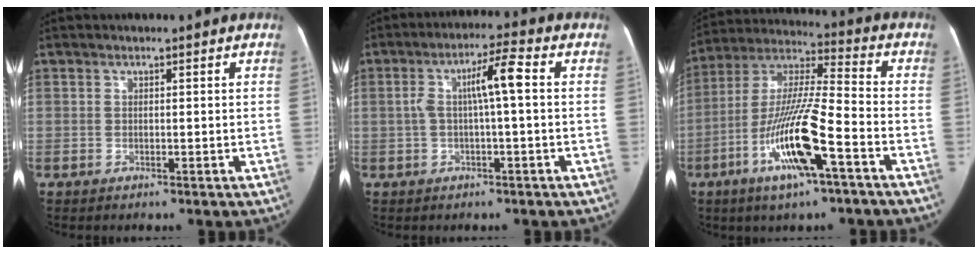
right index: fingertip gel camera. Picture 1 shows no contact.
{"total": 6.4, "force": [0.6, 0.8, 6.3], "torque": [-0.116, 0.026, 0.008]}
{"total": 15.6, "force": [-6.3, 1.2, 14.2], "torque": [-0.282, -0.005, -0.119]}